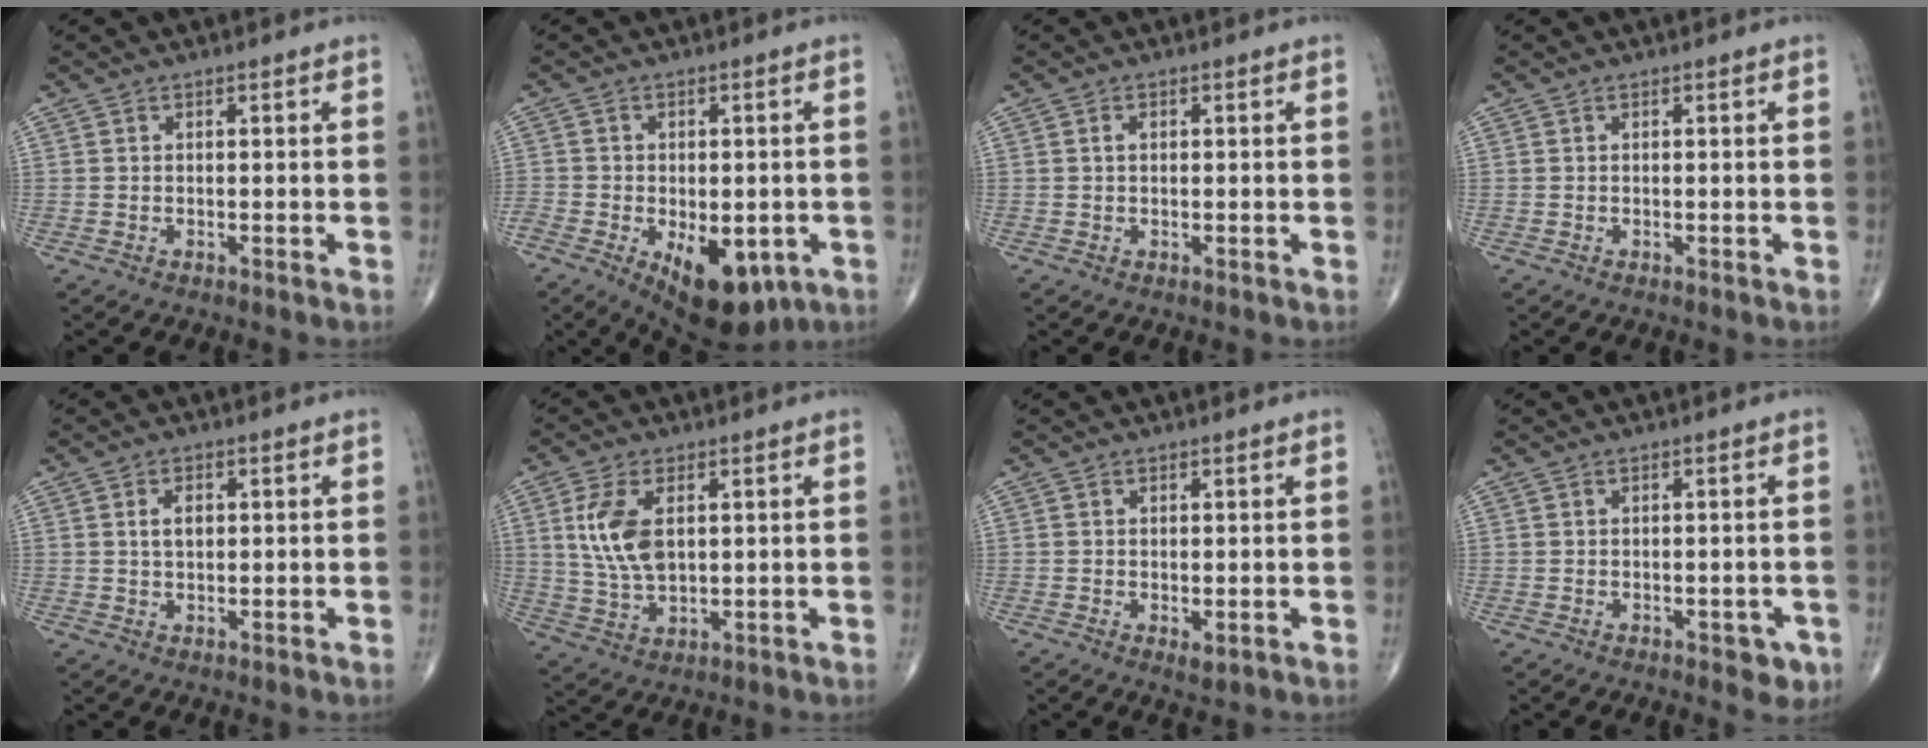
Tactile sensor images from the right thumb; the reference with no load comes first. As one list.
[{"total": 15.1, "force": [-6.5, 8.2, 10.8], "torque": [-0.164, 0.000, -0.086]}, {"total": 1.3, "force": [0.3, 0.8, 0.9], "torque": [-0.018, 0.004, 0.006]}, {"total": 0.0}, {"total": 3.3, "force": [0.8, 2.0, 2.5], "torque": [-0.039, 0.000, 0.015]}, {"total": 9.6, "force": [2.3, 5.2, 7.8], "torque": [-0.157, -0.009, 0.051]}, {"total": 1.5, "force": [-0.3, 0.8, 1.3], "torque": [-0.019, -0.004, 0.000]}, {"total": 3.1, "force": [-1.3, 1.9, 2.1], "torque": [-0.005, 0.002, -0.013]}]